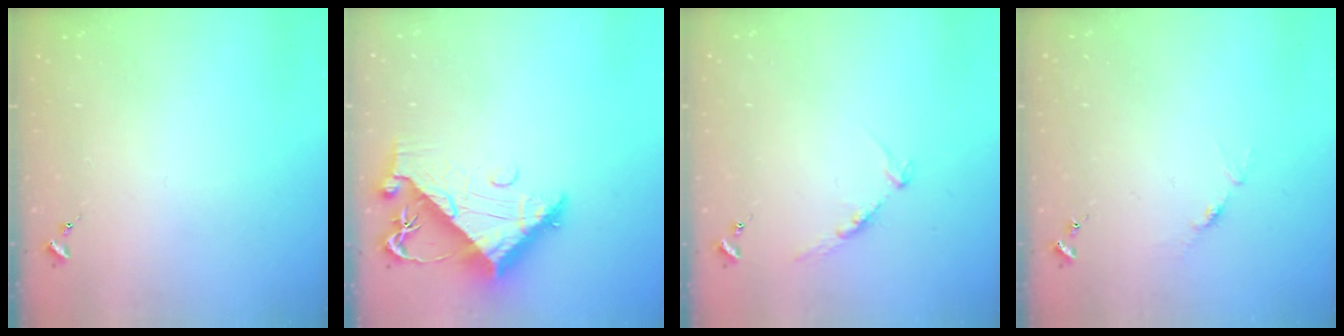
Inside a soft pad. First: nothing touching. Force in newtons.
{"total": 12.6, "press": 12.5, "slide": 1.3}
{"total": 8.3, "press": 8.2, "slide": 0.9}
{"total": 3.8, "press": 3.8, "slide": 0.5}